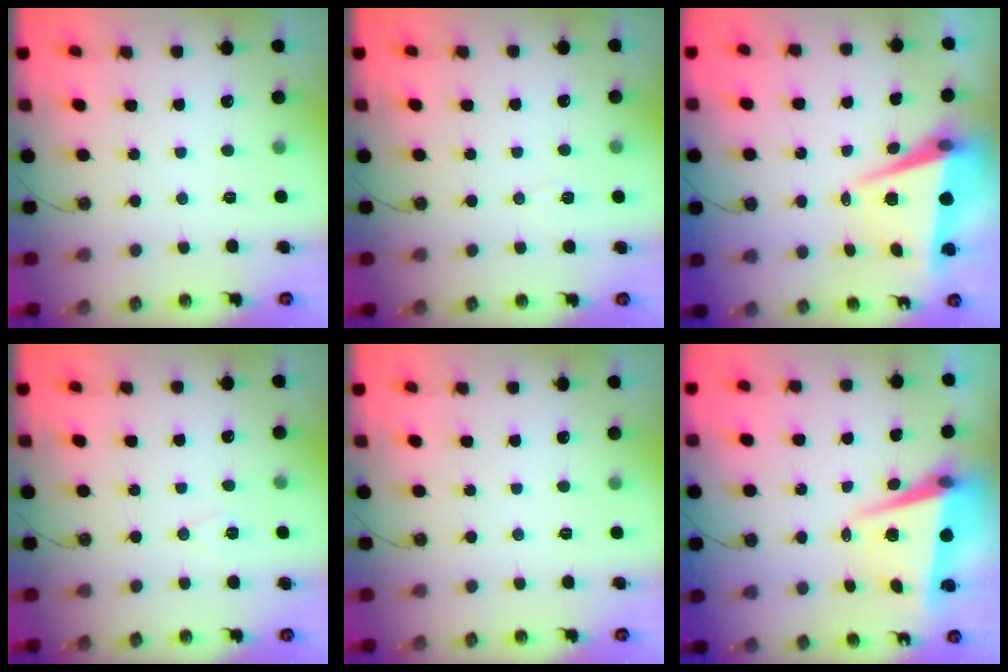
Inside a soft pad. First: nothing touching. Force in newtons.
{"total": 3.4, "press": 2.6, "slide": 2.1}
{"total": 7.4, "press": 6.5, "slide": 3.5}
{"total": 6.2, "press": 4.2, "slide": 4.6}
{"total": 0.0}
{"total": 6.6, "press": 6.5, "slide": 1.2}